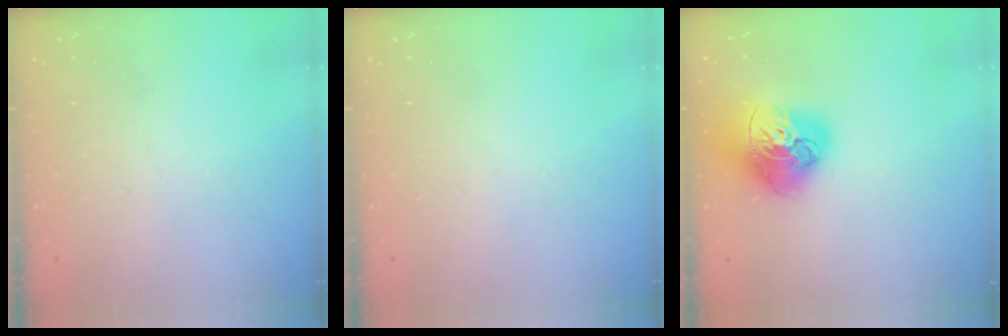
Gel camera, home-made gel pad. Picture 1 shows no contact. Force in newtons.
{"total": 0.0}
{"total": 17.4, "press": 17.3, "slide": 1.8}